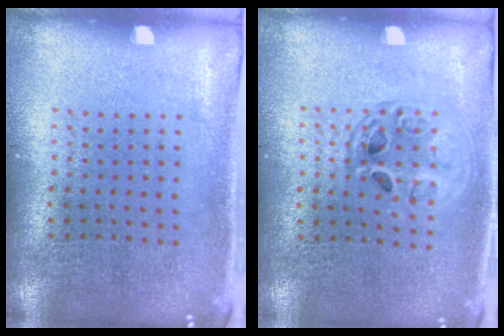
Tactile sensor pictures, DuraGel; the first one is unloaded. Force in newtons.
{"total": 1.5, "press": 1.3, "slide": 0.7}